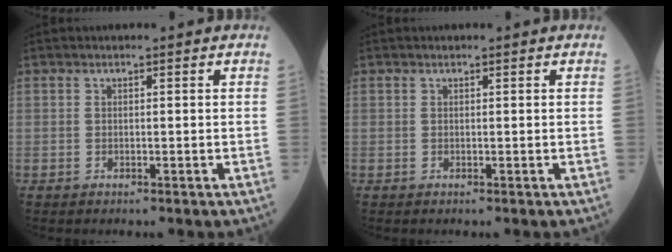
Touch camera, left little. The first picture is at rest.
{"total": 0.0}